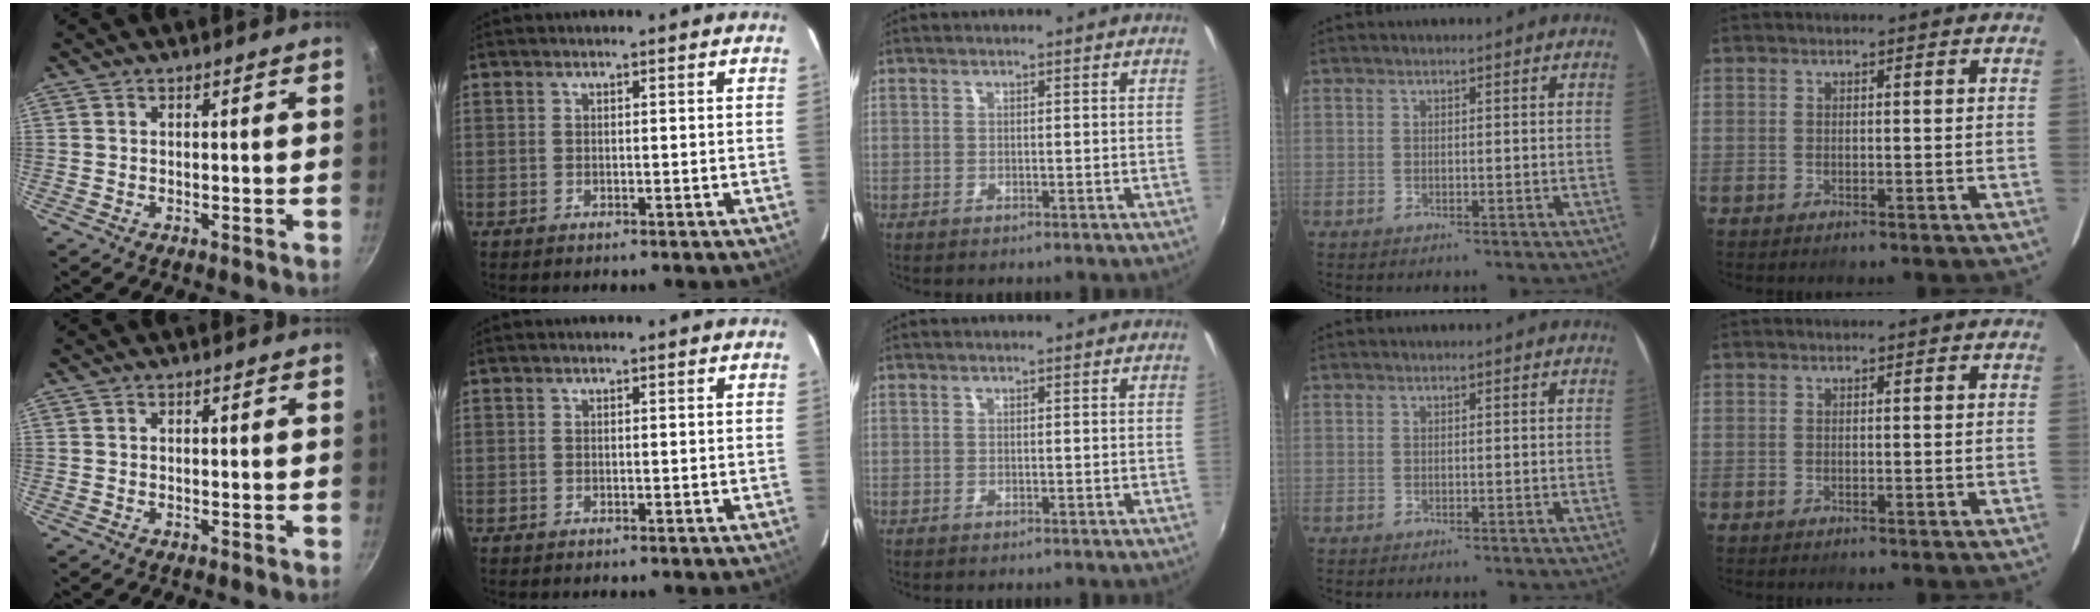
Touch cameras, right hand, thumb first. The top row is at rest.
{}